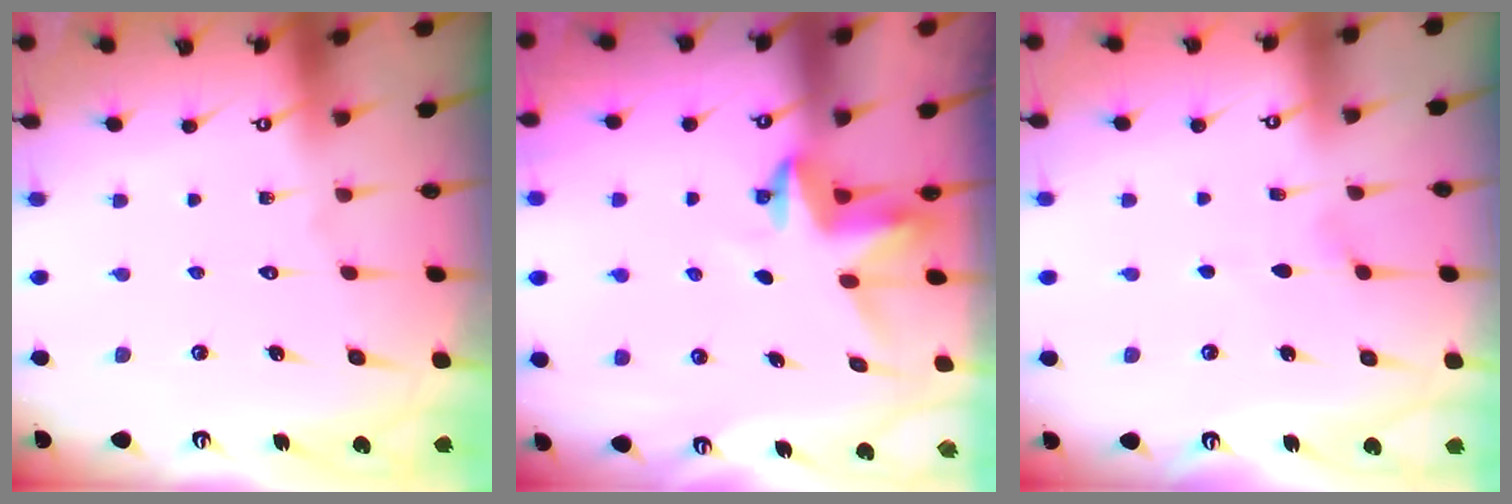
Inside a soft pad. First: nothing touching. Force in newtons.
{"total": 3.8, "press": 3.8, "slide": 0.3}
{"total": 3.0, "press": 2.5, "slide": 1.6}